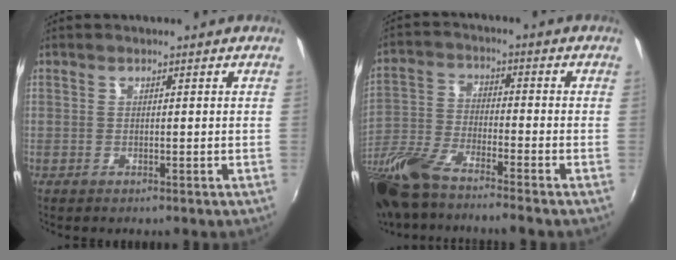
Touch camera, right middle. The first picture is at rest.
{"total": 15.0, "force": [-11.8, 2.5, 9.0], "torque": [-0.204, -0.039, -0.232]}